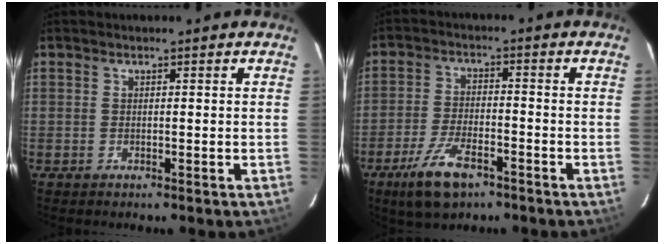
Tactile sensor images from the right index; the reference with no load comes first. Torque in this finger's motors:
{"motor_torque": [0.77, -0.76, 0.36, 0.09]}